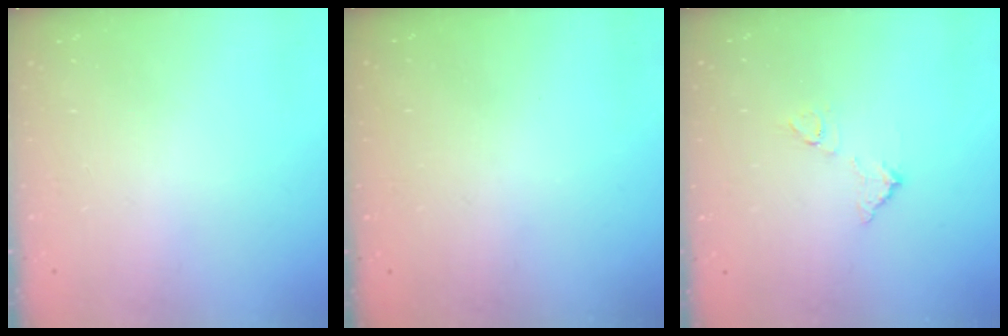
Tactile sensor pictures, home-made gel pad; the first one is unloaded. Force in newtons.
{"total": 3.0, "press": 3.0, "slide": 0.1}
{"total": 6.3, "press": 6.3, "slide": 0.3}